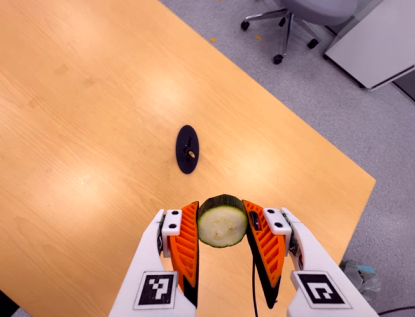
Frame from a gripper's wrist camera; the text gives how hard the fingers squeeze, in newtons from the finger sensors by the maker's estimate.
{"total": 10.9, "left": 10.3, "right": 11.4}